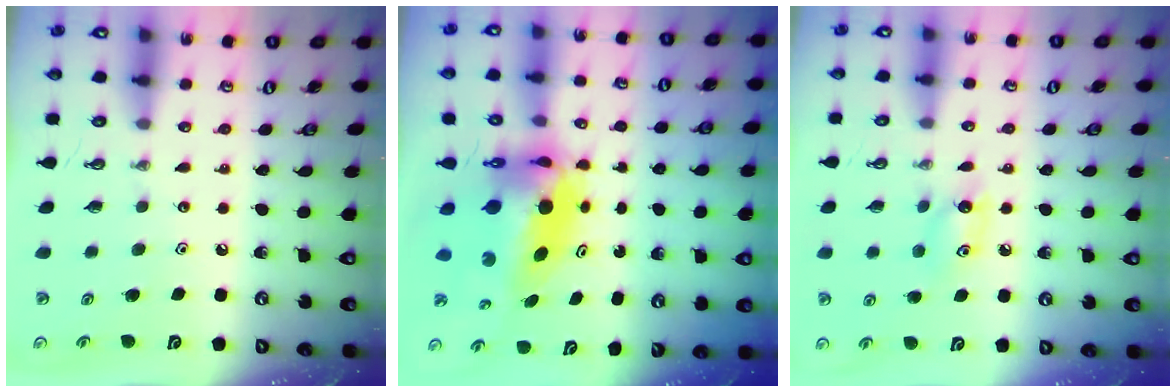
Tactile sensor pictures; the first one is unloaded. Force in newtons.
{"total": 8.8, "press": 8.6, "slide": 1.7}
{"total": 6.1, "press": 6.0, "slide": 0.8}